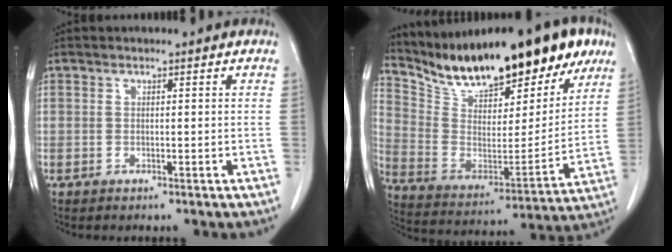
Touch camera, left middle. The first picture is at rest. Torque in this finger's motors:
{"motor_torque": [1.56, -0.58, 0.34, 0.15]}